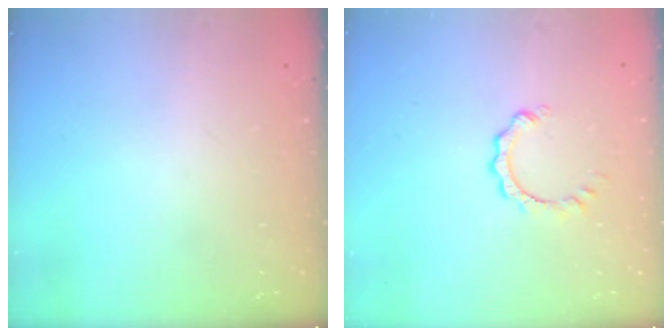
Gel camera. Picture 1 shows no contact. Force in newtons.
{"total": 2.5, "press": 2.5, "slide": 0.2}